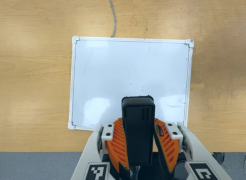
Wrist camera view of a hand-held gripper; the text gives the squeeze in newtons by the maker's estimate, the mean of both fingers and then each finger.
{"total": 5.4, "left": 5.0, "right": 5.9}